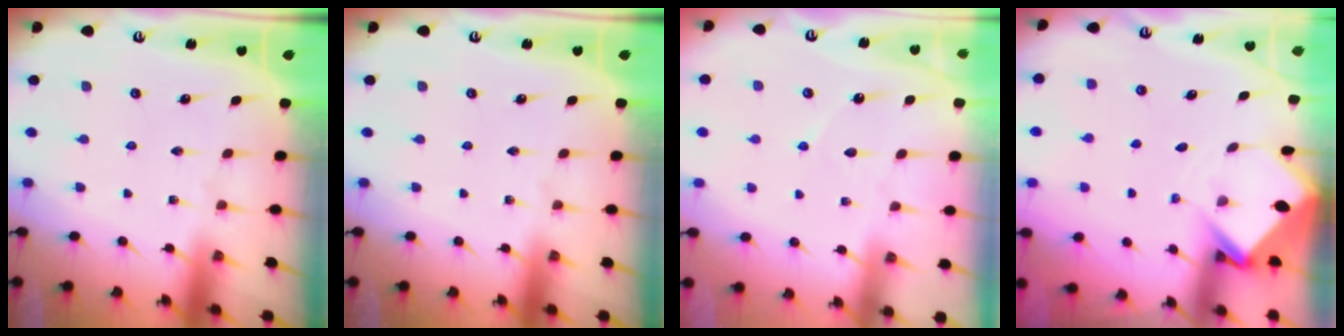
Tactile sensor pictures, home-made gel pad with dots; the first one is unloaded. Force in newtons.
{"total": 0.0}
{"total": 3.2, "press": 3.2, "slide": 0.3}
{"total": 3.2, "press": 3.2, "slide": 0.3}